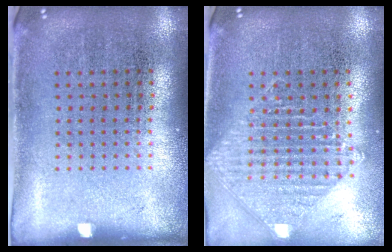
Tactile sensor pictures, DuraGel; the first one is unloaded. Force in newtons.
{"total": 1.0, "press": 1.0, "slide": 0.2}